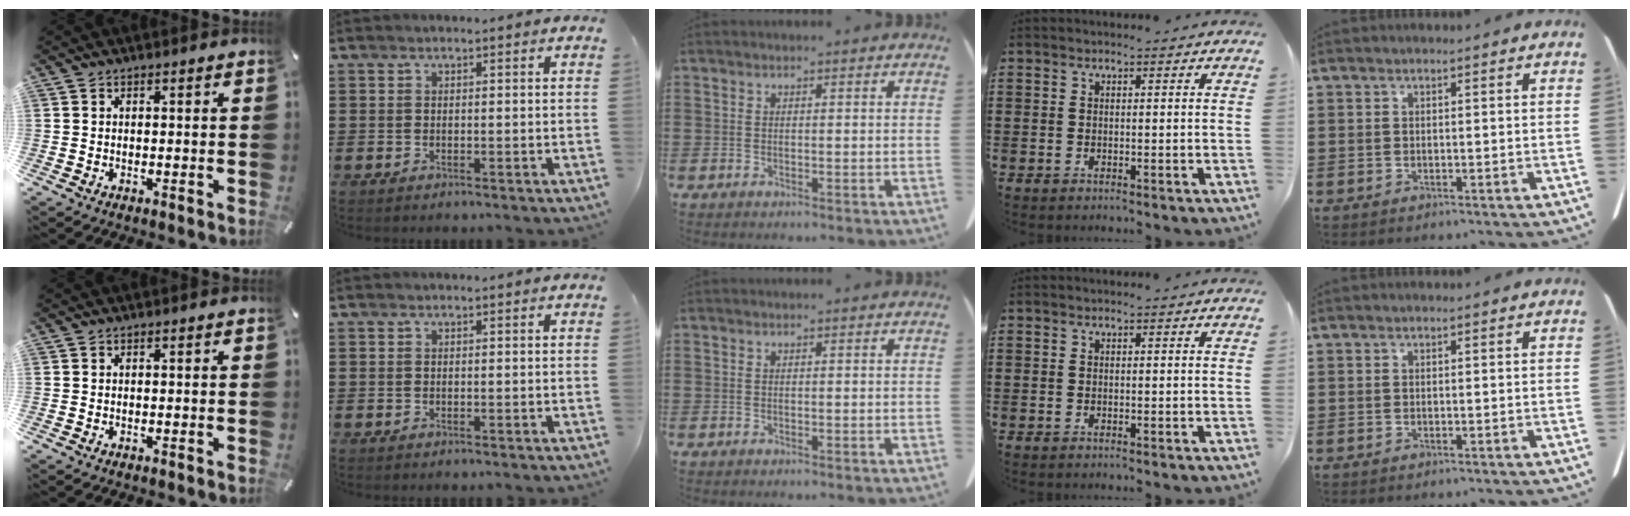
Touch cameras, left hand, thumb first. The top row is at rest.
{}